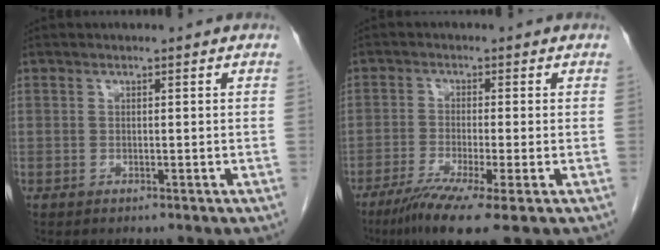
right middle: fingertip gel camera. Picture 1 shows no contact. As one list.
[{"total": 8.3, "force": [-4.8, 1.0, 6.6], "torque": [-0.116, -0.021, -0.079]}]